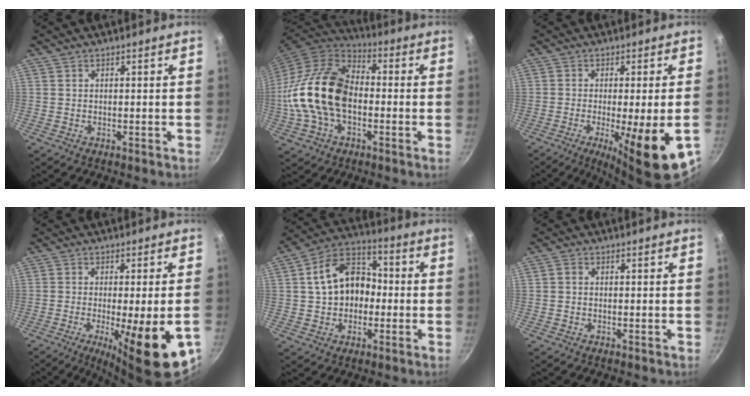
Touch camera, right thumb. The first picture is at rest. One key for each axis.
{"total": 21.1, "fx": -1.9, "fy": 13.9, "fz": 15.8, "tx": -0.286, "ty": 0.034, "tz": -0.045}
{"total": 14.2, "fx": -5.1, "fy": 2.0, "fz": 13.0, "tx": -0.190, "ty": -0.010, "tz": -0.068}
{"total": 16.3, "fx": -5.9, "fy": 3.4, "fz": 14.8, "tx": -0.205, "ty": -0.011, "tz": -0.076}
{"total": 14.1, "fx": 0.1, "fy": 10.7, "fz": 9.1, "tx": -0.116, "ty": 0.040, "tz": -0.012}
{"total": 1.1, "fx": -0.1, "fy": 1.0, "fz": 0.5, "tx": -0.010, "ty": 0.005, "tz": -0.003}